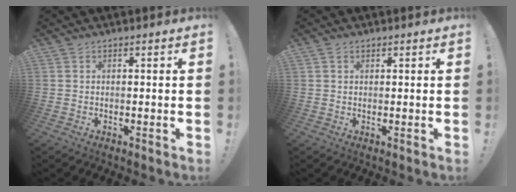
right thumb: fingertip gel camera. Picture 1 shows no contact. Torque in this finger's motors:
{"motor_torque": [-0.77, 0.17, -0.46, 0.06, 0.17]}